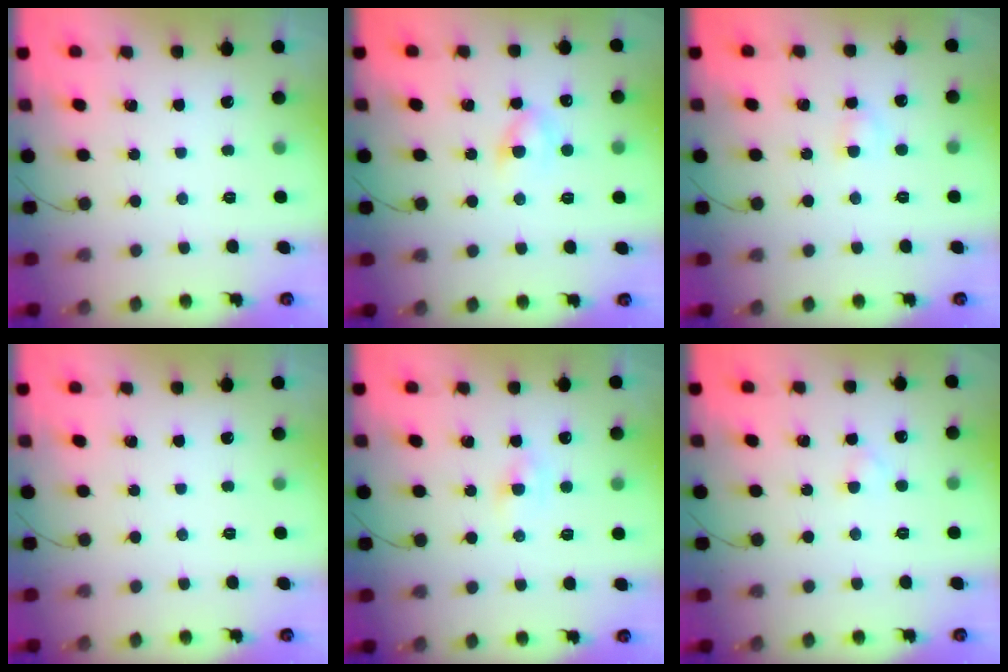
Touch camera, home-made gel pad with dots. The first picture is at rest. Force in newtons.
{"total": 4.3, "press": 4.0, "slide": 1.5}
{"total": 2.6, "press": 2.3, "slide": 1.1}
{"total": 0.0}
{"total": 1.8, "press": 1.7, "slide": 0.7}
{"total": 1.8, "press": 1.5, "slide": 1.0}